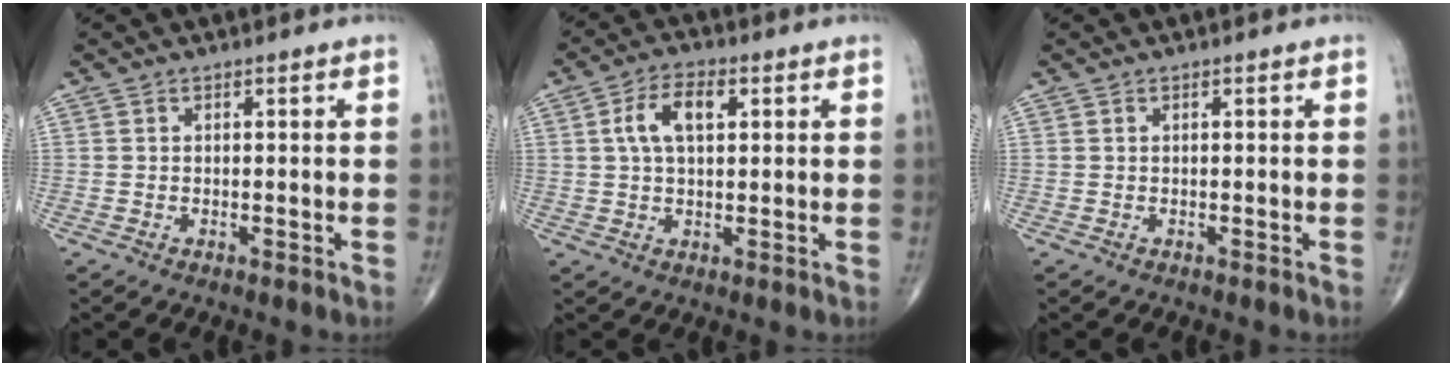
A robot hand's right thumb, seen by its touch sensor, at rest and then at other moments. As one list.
[{"total": 7.2, "force": [1.9, 3.8, 5.9], "torque": [-0.109, 0.011, 0.033]}, {"total": 0.0}]